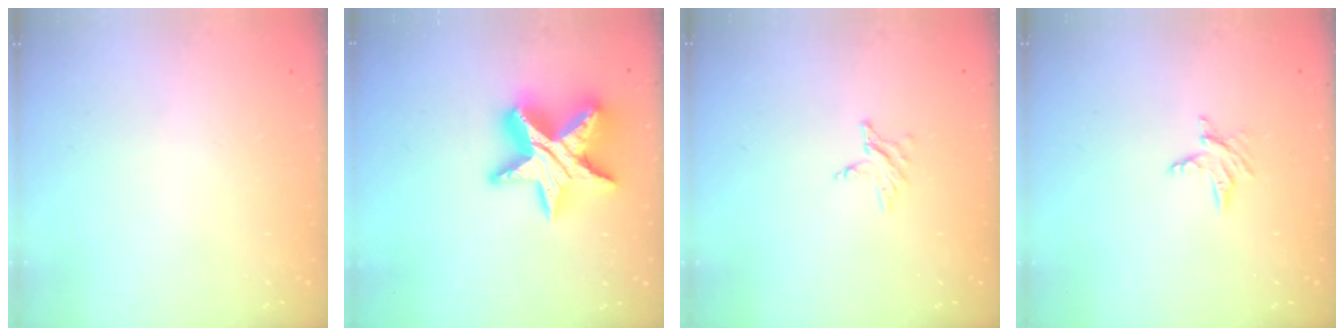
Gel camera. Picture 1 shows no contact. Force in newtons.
{"total": 17.8, "press": 17.7, "slide": 1.3}
{"total": 2.8, "press": 2.7, "slide": 0.4}
{"total": 3.8, "press": 3.8, "slide": 0.4}